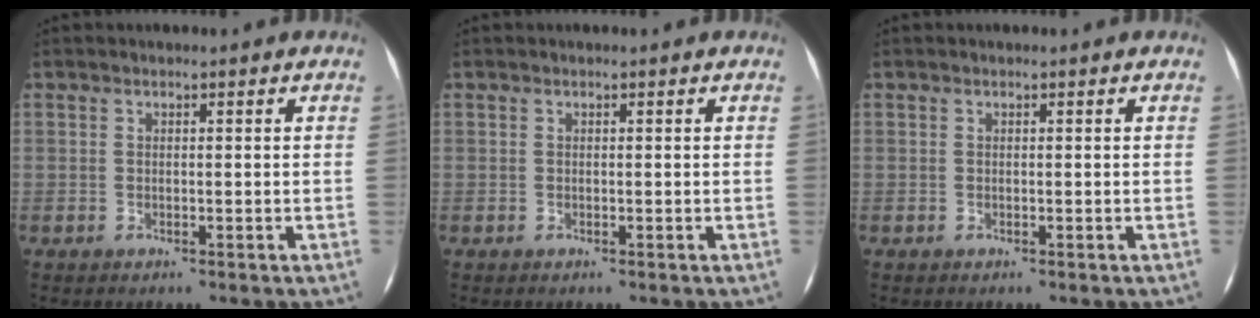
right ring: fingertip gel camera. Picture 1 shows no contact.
{"total": 0.0}
{"total": 0.0}